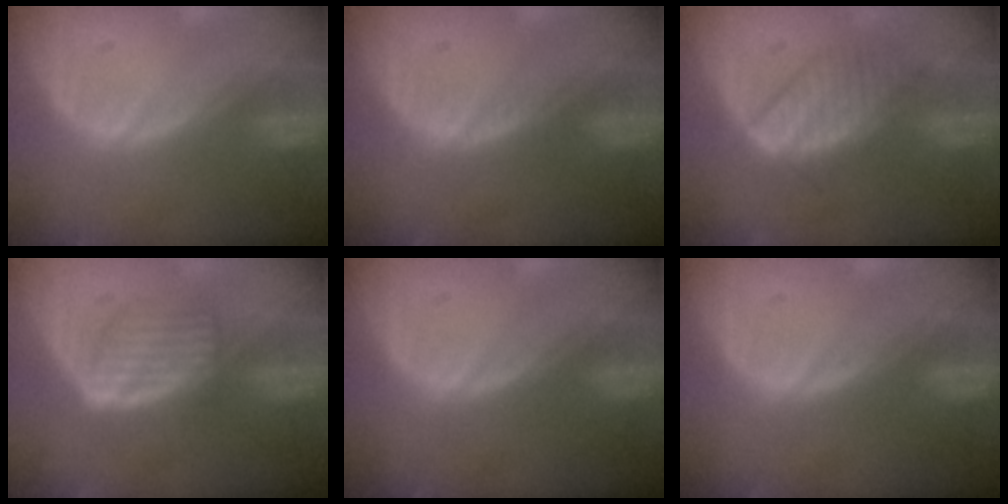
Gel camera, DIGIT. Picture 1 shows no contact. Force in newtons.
{"total": 0.5, "press": 0.5, "slide": 0.1}
{"total": 6.0, "press": 5.9, "slide": 1.1}
{"total": 6.0, "press": 5.4, "slide": 2.7}
{"total": 0.0}
{"total": 0.0}